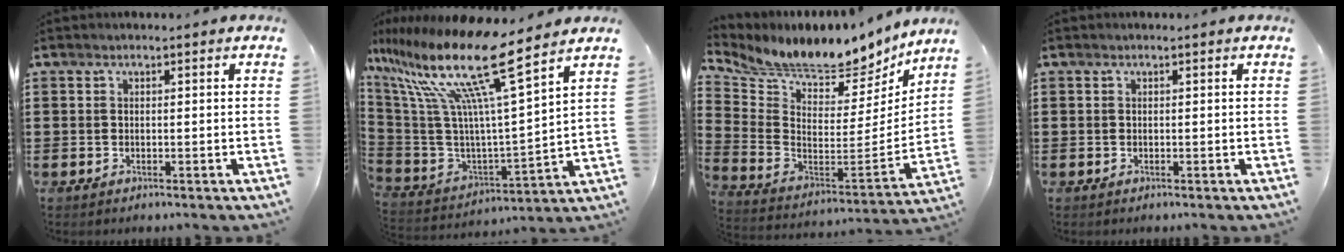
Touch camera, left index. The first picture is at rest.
{"total": 17.0, "force": [11.0, 1.8, 12.8], "torque": [-0.272, -0.067, 0.170]}
{"total": 7.0, "force": [6.7, 1.3, 1.7], "torque": [-0.064, -0.068, 0.111]}
{"total": 0.0}